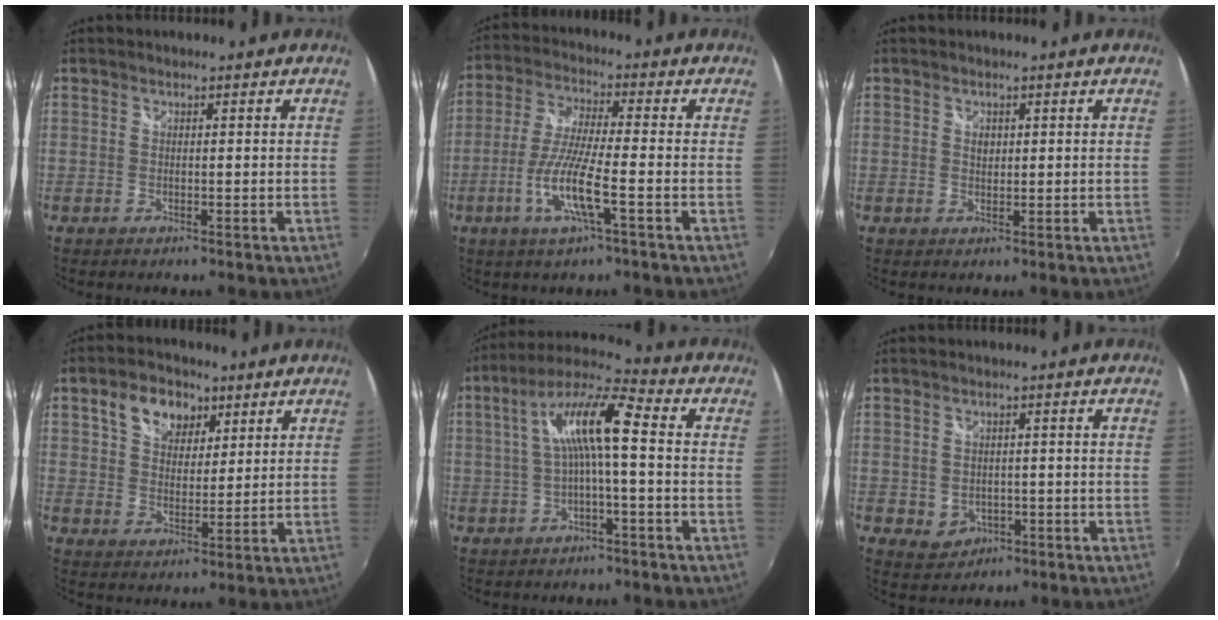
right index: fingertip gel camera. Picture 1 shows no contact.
{"total": 10.2, "force": [-3.9, 0.8, 9.4], "torque": [-0.197, -0.009, -0.076]}
{"total": 1.4, "force": [0.5, 1.1, 0.8], "torque": [-0.011, 0.002, 0.008]}
{"total": 8.9, "force": [4.6, 6.0, 4.7], "torque": [-0.084, 0.023, 0.079]}
{"total": 10.8, "force": [0.2, 1.7, 10.6], "torque": [-0.209, 0.025, 0.003]}
{"total": 3.8, "force": [-0.7, 3.5, 1.3], "torque": [-0.034, 0.002, 0.002]}